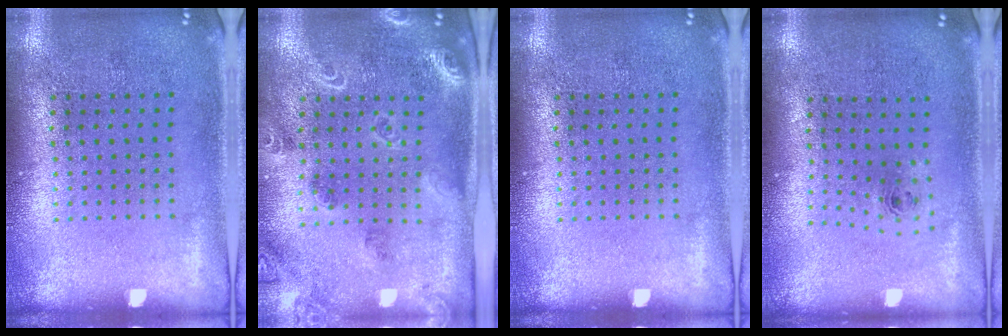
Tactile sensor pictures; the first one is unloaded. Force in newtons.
{"total": 1.8, "press": 1.8, "slide": 0.4}
{"total": 0.0}
{"total": 0.8, "press": 0.4, "slide": 0.7}